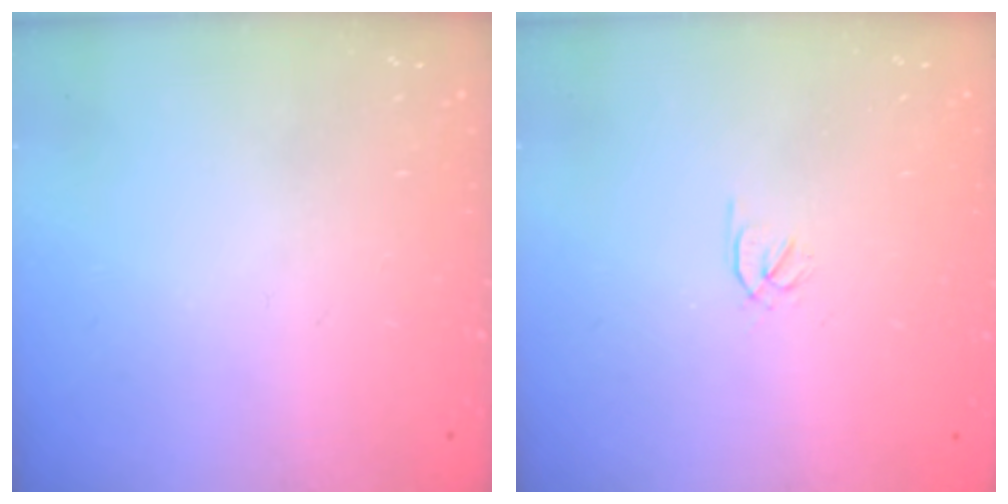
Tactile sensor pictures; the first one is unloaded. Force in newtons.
{"total": 0.5, "press": 0.4, "slide": 0.4}